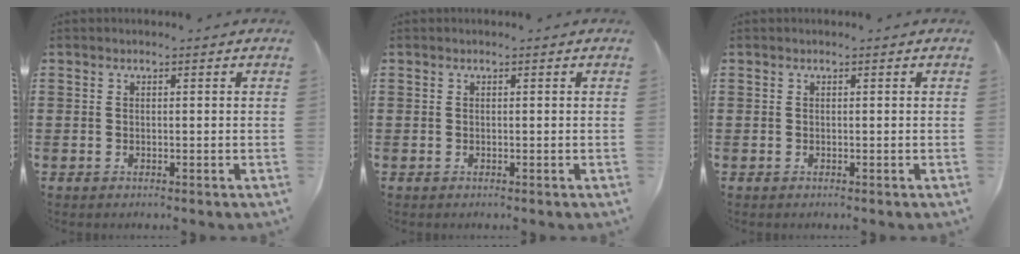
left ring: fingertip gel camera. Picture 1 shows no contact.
{"total": 0.0}
{"total": 0.0}